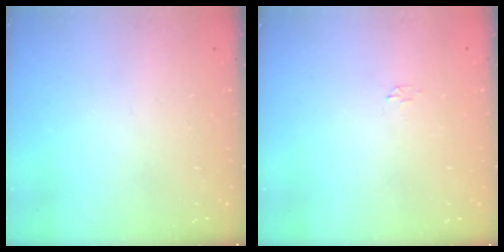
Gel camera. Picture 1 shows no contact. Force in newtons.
{"total": 1.9, "press": 1.9, "slide": 0.3}